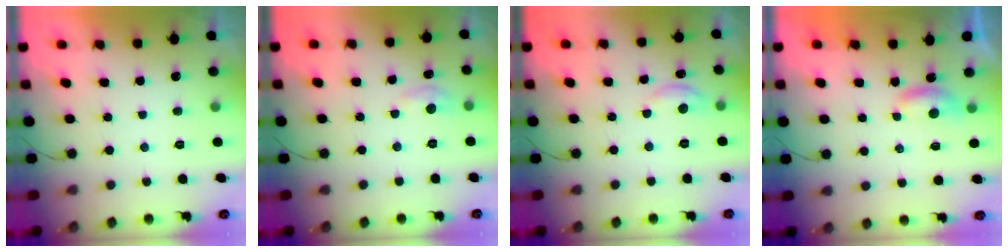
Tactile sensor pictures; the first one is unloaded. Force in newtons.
{"total": 5.0, "press": 5.0, "slide": 0.5}
{"total": 4.5, "press": 4.5, "slide": 0.5}
{"total": 4.1, "press": 4.1, "slide": 0.4}